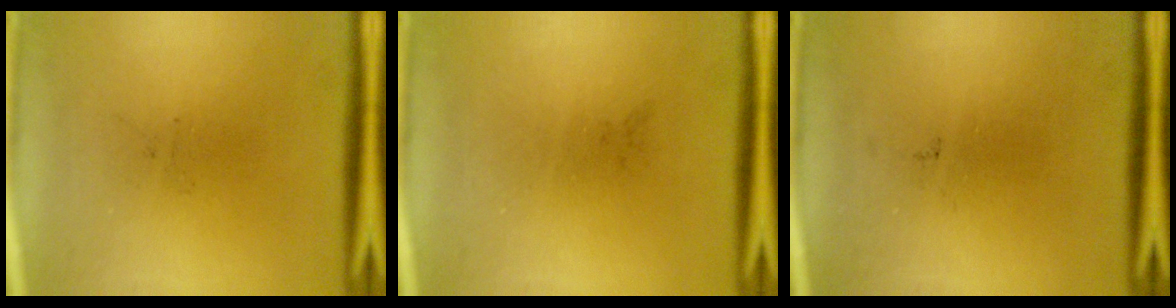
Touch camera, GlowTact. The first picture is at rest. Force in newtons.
{"total": 0.0}
{"total": 0.0}